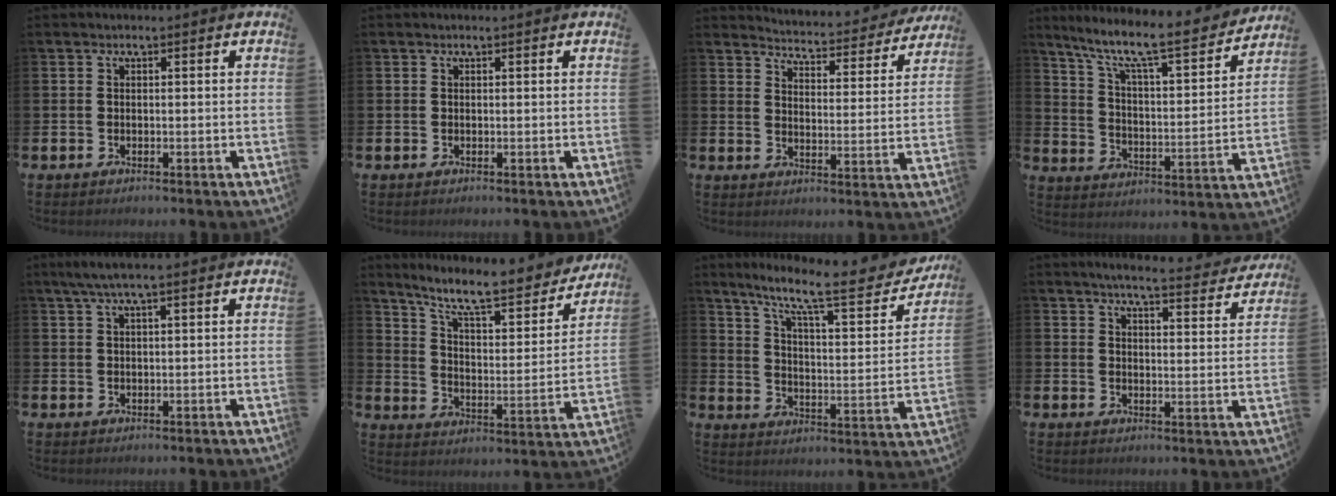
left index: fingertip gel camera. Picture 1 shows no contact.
{"total": 0.0}
{"total": 4.3, "force": [4.2, 0.4, 0.3], "torque": [-0.024, -0.040, 0.067]}
{"total": 9.6, "force": [8.0, 1.6, 5.0], "torque": [-0.119, -0.057, 0.127]}
{"total": 3.4, "force": [2.5, 0.4, 2.3], "torque": [-0.048, 0.002, 0.043]}
{"total": 10.2, "force": [8.9, 2.0, 4.5], "torque": [-0.109, -0.065, 0.145]}
{"total": 11.4, "force": [8.8, 2.3, 6.8], "torque": [-0.136, -0.056, 0.136]}
{"total": 5.4, "force": [5.1, 0.2, 1.8], "torque": [-0.039, -0.032, 0.085]}